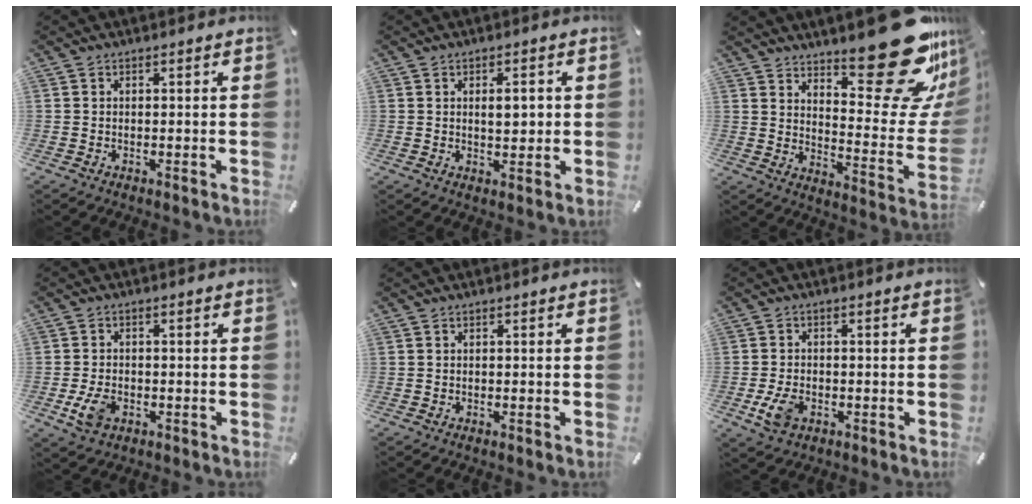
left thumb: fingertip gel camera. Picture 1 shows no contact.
{"total": 4.1, "force": [0.6, 2.1, 3.4], "torque": [-0.046, -0.002, 0.004]}
{"total": 27.7, "force": [18.5, 9.9, 18.1], "torque": [-0.207, -0.144, 0.306]}
{"total": 5.3, "force": [-2.0, 3.6, 3.5], "torque": [-0.090, 0.000, -0.039]}
{"total": 0.0}
{"total": 5.4, "force": [-2.0, 3.6, 3.6], "torque": [-0.091, 0.000, -0.039]}